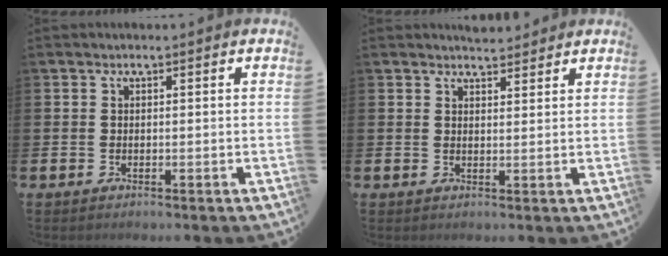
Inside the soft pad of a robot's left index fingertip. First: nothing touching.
{"total": 2.8, "force": [2.8, 0.5, -0.3], "torque": [0.010, -0.016, 0.049]}